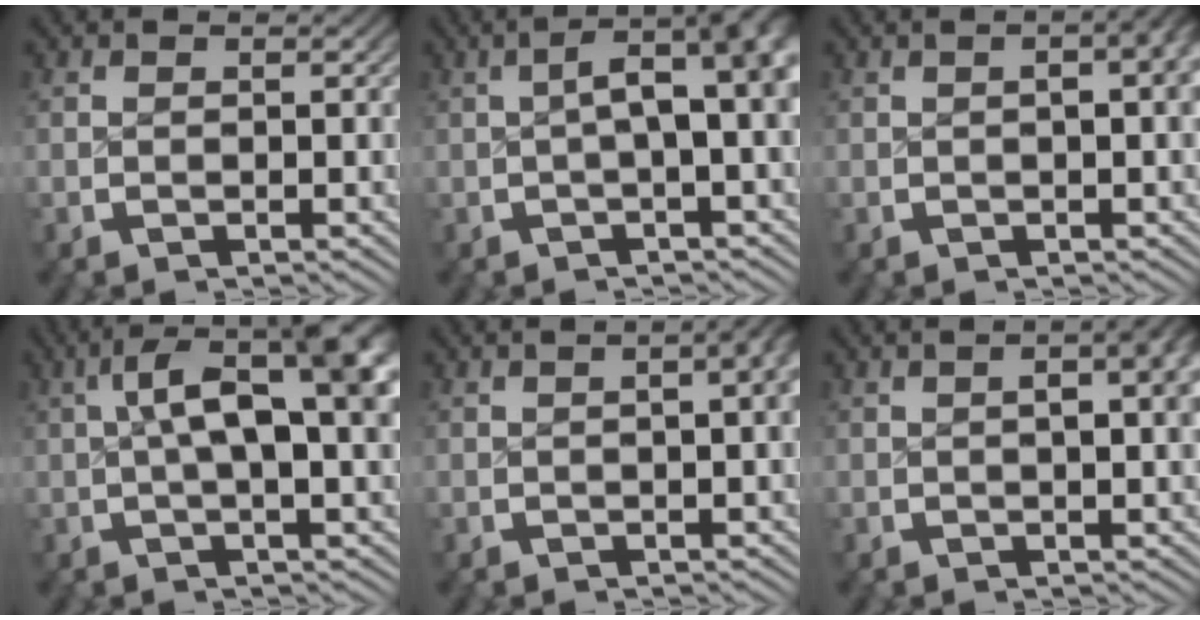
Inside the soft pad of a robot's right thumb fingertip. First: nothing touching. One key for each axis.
{"total": 5.7, "fx": 0.6, "fy": 2.1, "fz": 5.3, "tx": -0.074, "ty": 0.012, "tz": 0.006}
{"total": 6.2, "fx": 1.3, "fy": 2.8, "fz": 5.4, "tx": -0.043, "ty": 0.026, "tz": 0.005}
{"total": 10.3, "fx": 1.8, "fy": 4.6, "fz": 9.1, "tx": -0.127, "ty": 0.010, "tz": 0.020}
{"total": 6.2, "fx": 1.4, "fy": 2.9, "fz": 5.3, "tx": -0.041, "ty": 0.034, "tz": 0.003}
{"total": 6.8, "fx": 1.7, "fy": 3.2, "fz": 5.8, "tx": -0.044, "ty": 0.024, "tz": 0.011}